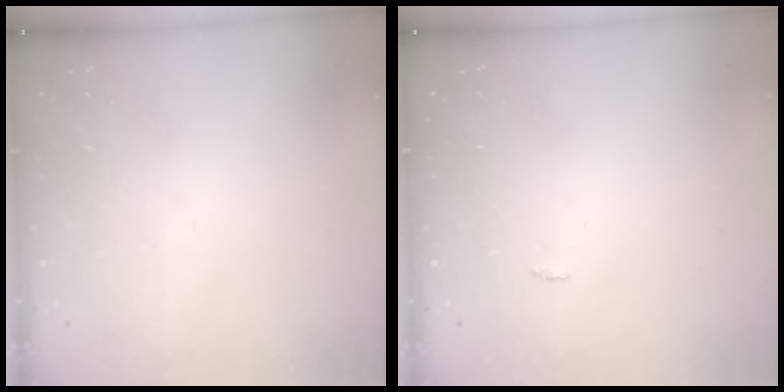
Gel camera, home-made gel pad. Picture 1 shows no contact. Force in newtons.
{"total": 2.5, "press": 2.5, "slide": 0.2}